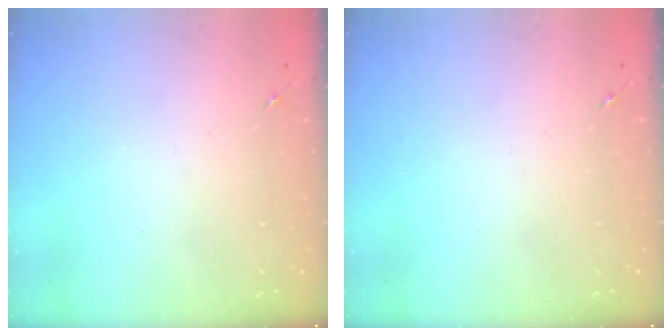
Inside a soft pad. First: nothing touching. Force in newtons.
{"total": 0.0}